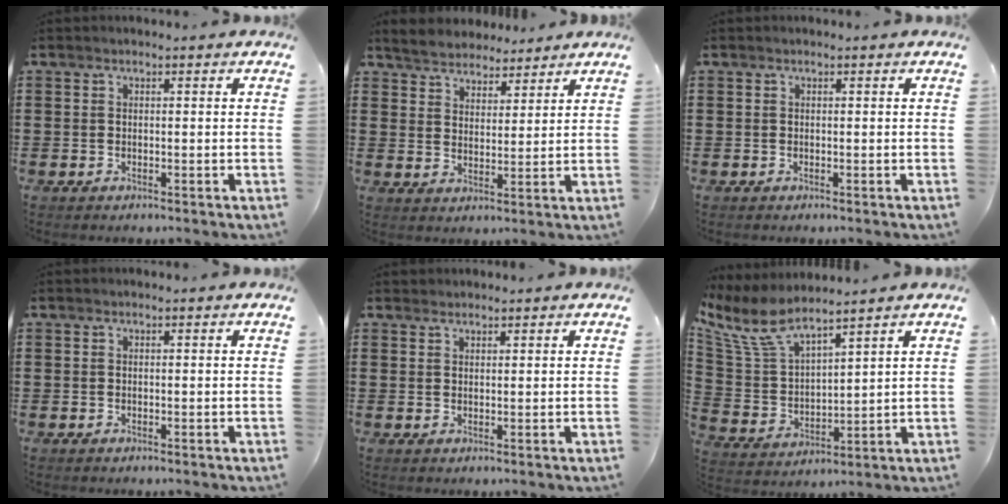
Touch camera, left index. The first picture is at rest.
{"total": 4.3, "force": [4.1, 1.3, -0.2], "torque": [-0.016, -0.010, 0.074]}
{"total": 0.0}
{"total": 0.0}
{"total": 1.3, "force": [1.2, 0.4, 0.0], "torque": [-0.002, 0.001, 0.025]}
{"total": 8.9, "force": [7.2, 2.5, 4.6], "torque": [-0.131, -0.035, 0.125]}